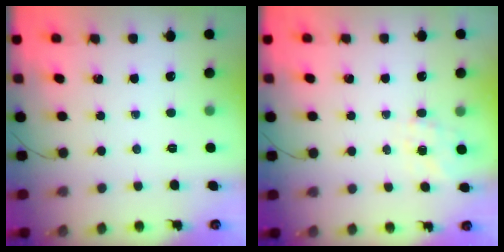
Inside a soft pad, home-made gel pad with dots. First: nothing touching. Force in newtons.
{"total": 2.2, "press": 1.9, "slide": 1.2}